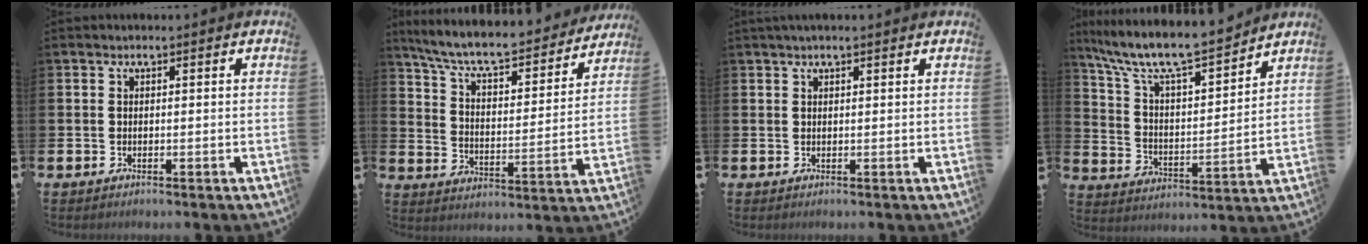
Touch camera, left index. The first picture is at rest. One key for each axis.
{"total": 8.2, "fx": 7.4, "fy": 1.4, "fz": 3.2, "tx": -0.089, "ty": -0.055, "tz": 0.122}
{"total": 1.2, "fx": 1.0, "fy": 0.0, "fz": 0.6, "tx": -0.007, "ty": -0.001, "tz": 0.017}
{"total": 9.9, "fx": 8.9, "fy": 1.6, "fz": 3.9, "tx": -0.106, "ty": -0.064, "tz": 0.150}